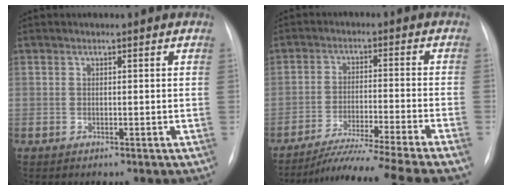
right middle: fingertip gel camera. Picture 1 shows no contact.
{"total": 16.7, "force": [-14.0, -1.6, 9.1], "torque": [-0.128, -0.034, -0.214]}